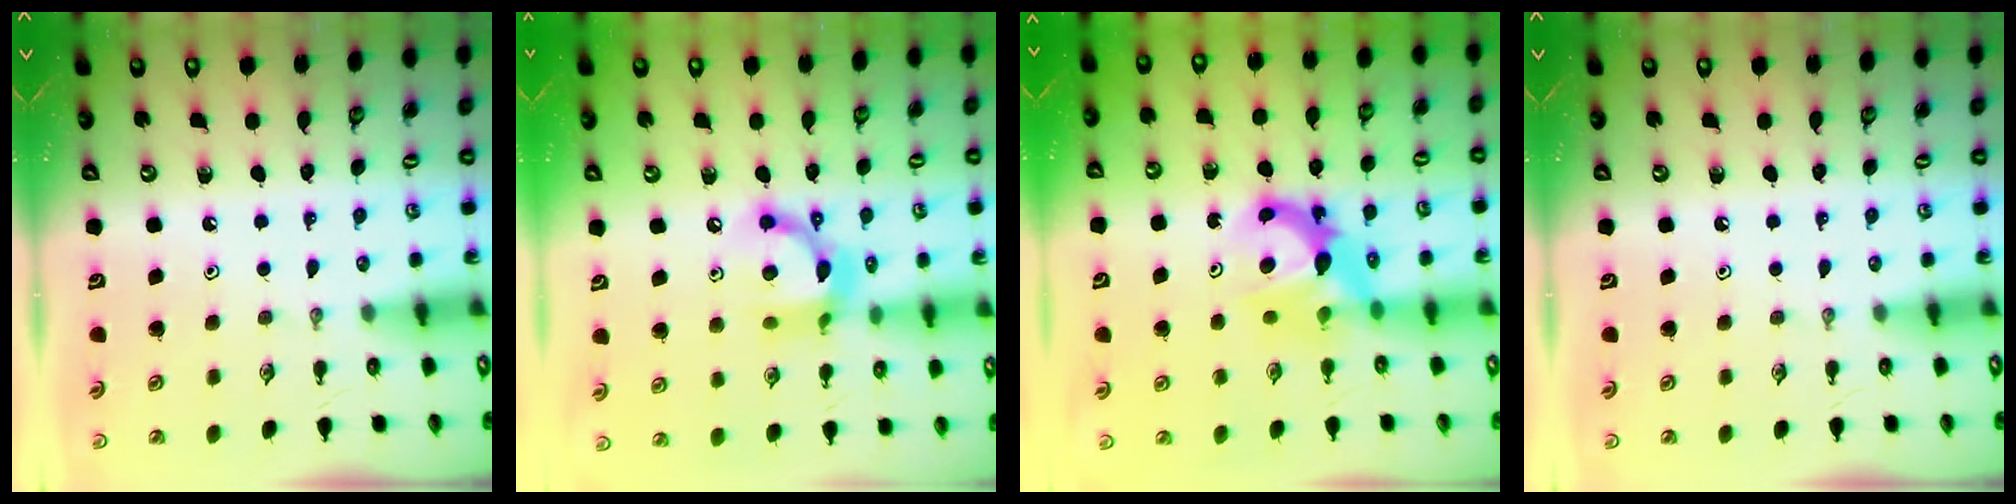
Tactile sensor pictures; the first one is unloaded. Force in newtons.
{"total": 13.2, "press": 13.2, "slide": 0.8}
{"total": 7.6, "press": 7.5, "slide": 0.6}
{"total": 0.0}